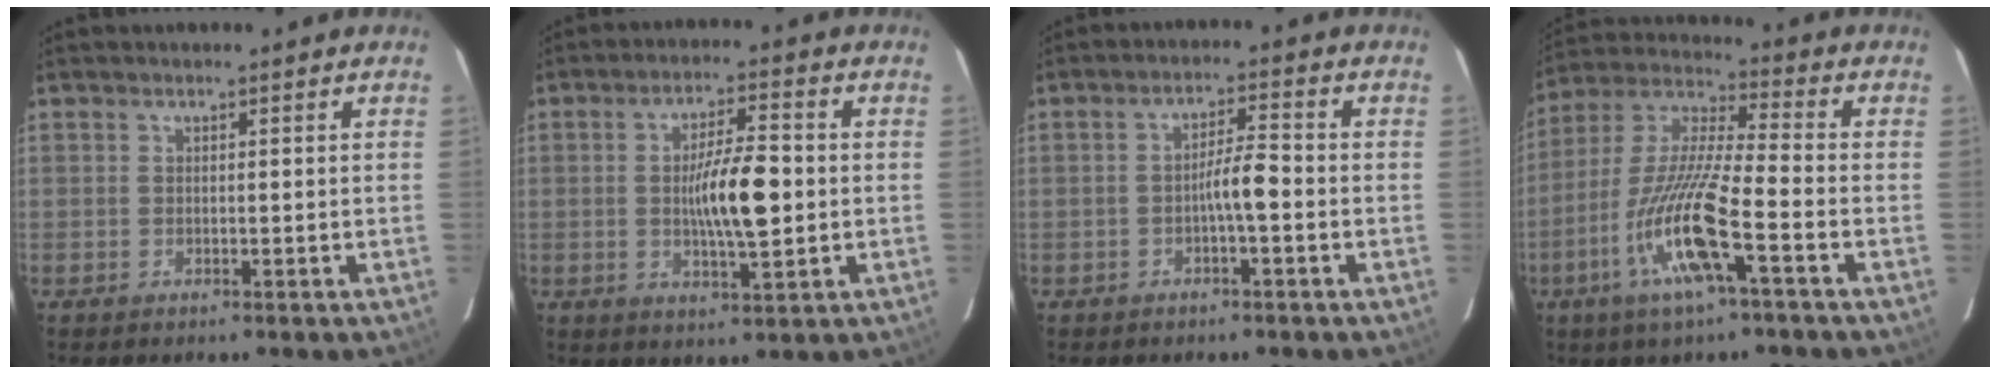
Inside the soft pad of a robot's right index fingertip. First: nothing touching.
{"total": 9.1, "force": [-0.4, 1.6, 8.9], "torque": [-0.158, 0.003, -0.007]}
{"total": 4.1, "force": [-1.3, 0.4, 3.9], "torque": [-0.062, 0.010, -0.021]}
{"total": 14.8, "force": [-5.8, 1.1, 13.6], "torque": [-0.281, -0.009, -0.113]}